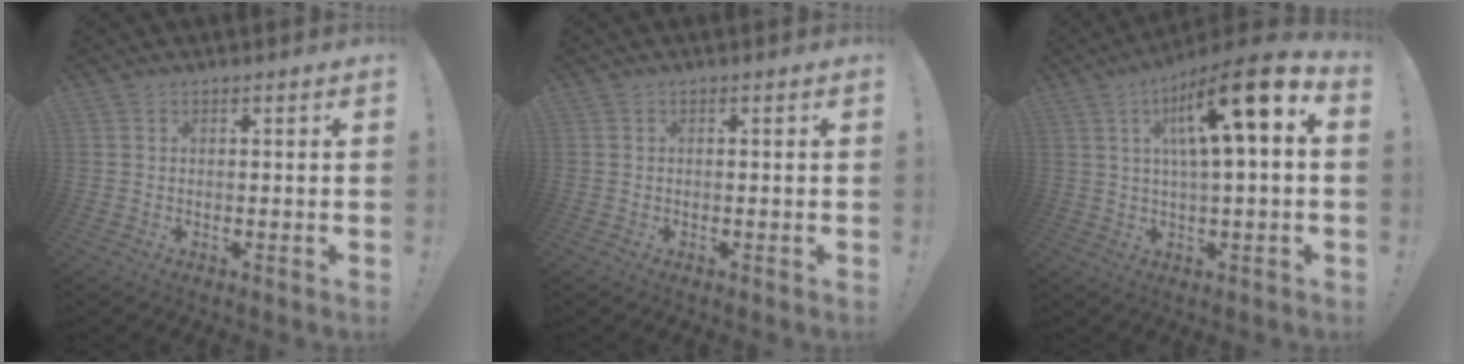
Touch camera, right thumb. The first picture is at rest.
{"total": 0.0}
{"total": 15.8, "force": [5.3, 2.2, 14.7], "torque": [-0.230, -0.030, 0.069]}